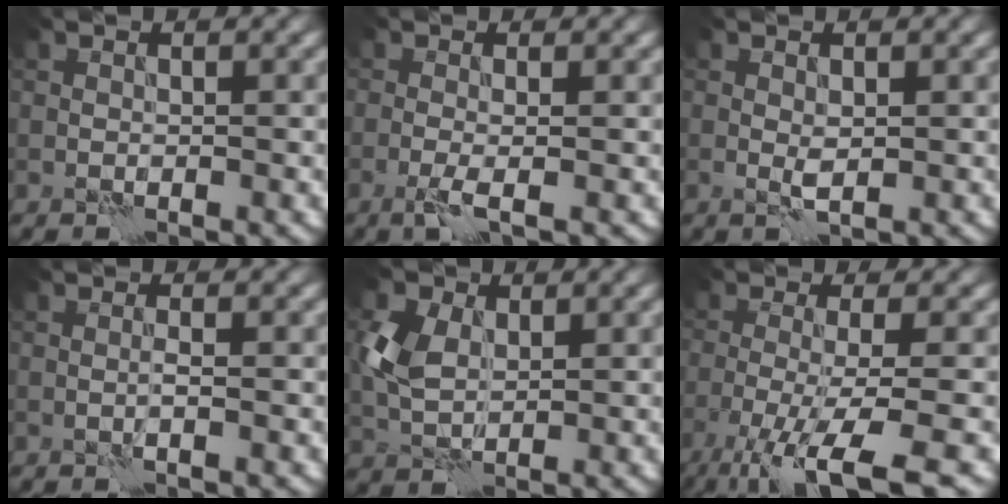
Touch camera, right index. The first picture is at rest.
{"total": 2.0, "force": [-0.7, 0.3, 1.8], "torque": [-0.035, 0.000, -0.020]}
{"total": 1.3, "force": [0.0, 0.6, 1.2], "torque": [-0.023, -0.001, 0.000]}
{"total": 0.5, "force": [-0.1, -0.1, 0.5], "torque": [-0.011, 0.004, -0.004]}
{"total": 4.8, "force": [0.9, 3.3, 3.3], "torque": [-0.080, 0.006, 0.016]}
{"total": 9.3, "force": [-5.4, 2.4, 7.1], "torque": [-0.118, -0.013, -0.099]}